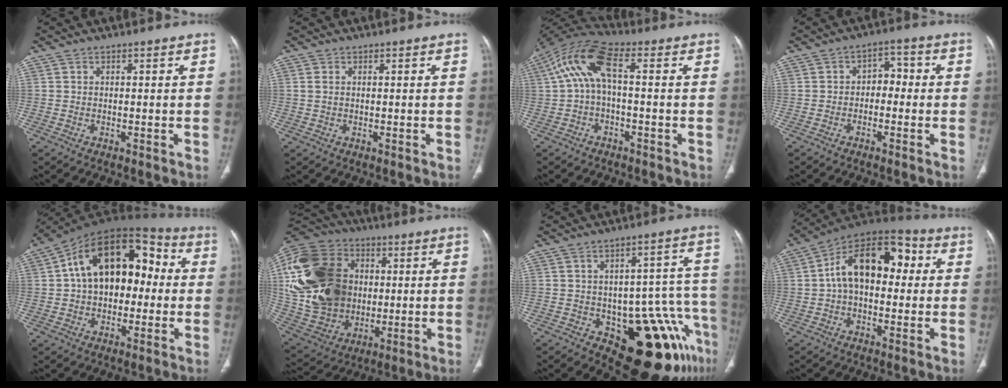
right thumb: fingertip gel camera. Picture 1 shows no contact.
{"total": 1.2, "force": [0.2, 0.8, 0.9], "torque": [-0.025, 0.001, 0.007]}
{"total": 10.5, "force": [0.7, 4.1, 9.7], "torque": [-0.213, 0.047, 0.006]}
{"total": 4.3, "force": [-0.9, 3.0, 2.9], "torque": [-0.021, 0.025, -0.025]}
{"total": 19.7, "force": [1.7, 12.5, 15.2], "torque": [-0.208, 0.051, 0.020]}
{"total": 32.1, "force": [3.8, 24.3, 20.7], "torque": [-0.448, 0.030, 0.086]}
{"total": 18.7, "force": [-9.1, 7.8, 14.3], "torque": [-0.102, 0.070, -0.105]}
{"total": 16.8, "force": [2.0, 10.0, 13.3], "torque": [-0.189, 0.047, 0.022]}